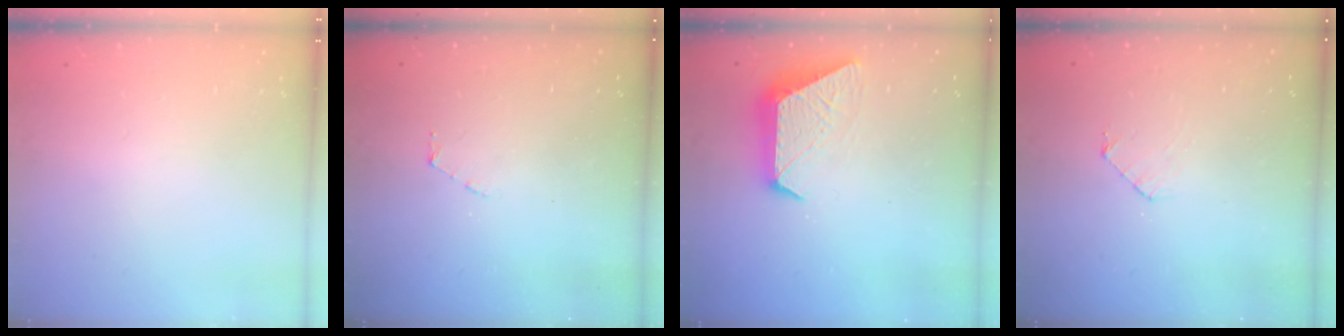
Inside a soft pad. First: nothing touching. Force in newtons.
{"total": 2.9, "press": 2.9, "slide": 0.3}
{"total": 11.3, "press": 11.2, "slide": 0.7}
{"total": 4.9, "press": 4.8, "slide": 0.3}